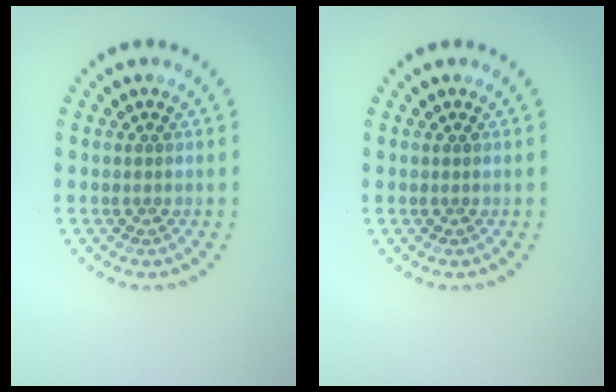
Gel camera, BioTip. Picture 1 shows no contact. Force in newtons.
{"total": 0.0}